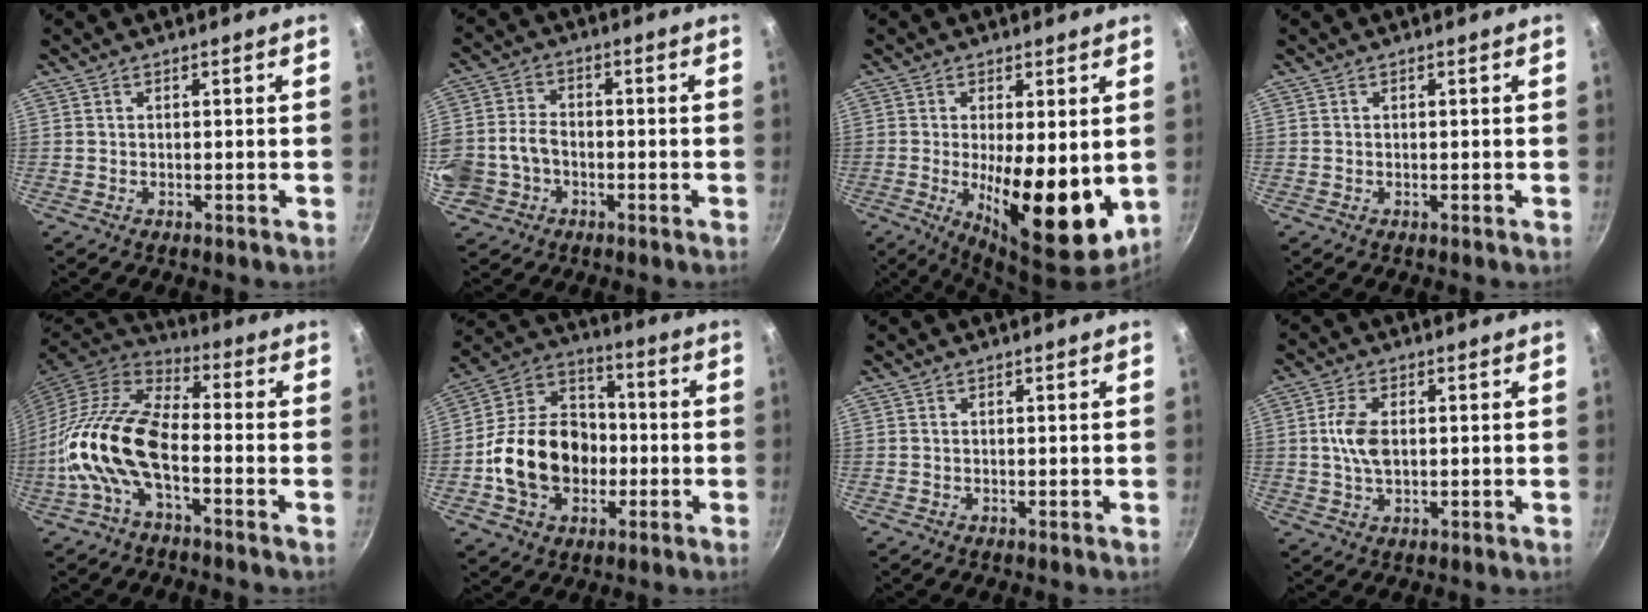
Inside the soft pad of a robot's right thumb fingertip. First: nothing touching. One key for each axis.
{"total": 11.9, "fx": -3.3, "fy": 9.8, "fz": 5.9, "tx": -0.136, "ty": 0.042, "tz": -0.063}
{"total": 14.6, "fx": -1.3, "fy": 5.0, "fz": 13.6, "tx": -0.188, "ty": -0.020, "tz": -0.010}
{"total": 0.0}
{"total": 16.1, "fx": -4.4, "fy": 7.6, "fz": 13.5, "tx": -0.257, "ty": 0.035, "tz": -0.101}
{"total": 18.9, "fx": -3.4, "fy": 14.5, "fz": 11.6, "tx": -0.175, "ty": 0.044, "tz": -0.066}
{"total": 0.0}
{"total": 6.2, "fx": 0.5, "fy": 3.5, "fz": 5.1, "tx": -0.097, "ty": 0.005, "tz": 0.008}